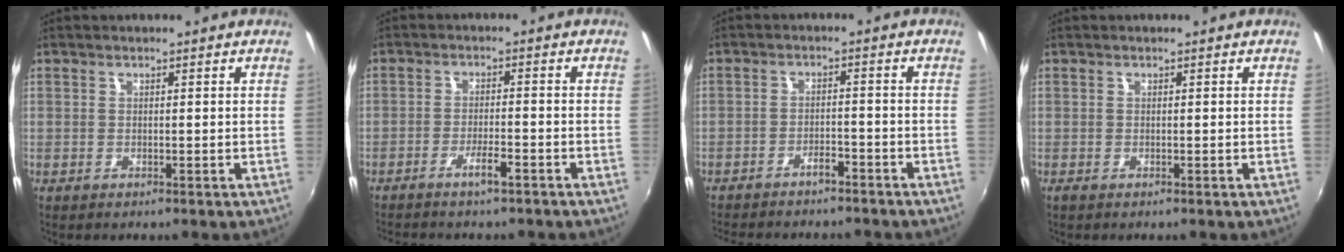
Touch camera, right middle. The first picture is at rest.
{"total": 3.4, "force": [-2.7, 0.3, 2.1], "torque": [-0.053, 0.003, -0.047]}
{"total": 8.3, "force": [-7.4, 2.1, 3.1], "torque": [-0.078, -0.002, -0.104]}
{"total": 0.0}